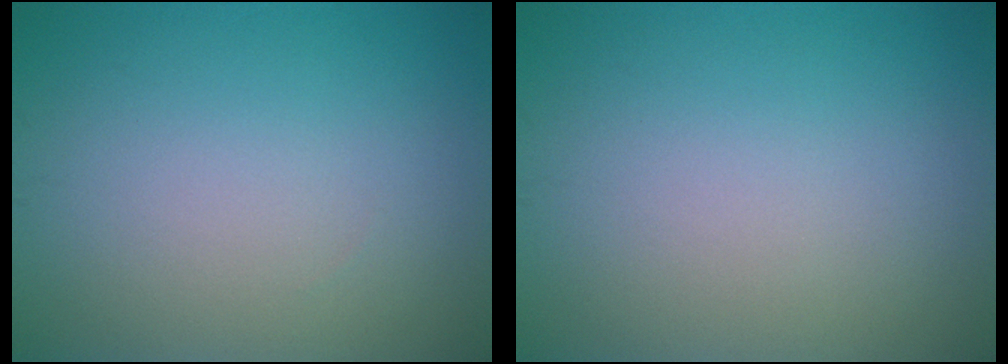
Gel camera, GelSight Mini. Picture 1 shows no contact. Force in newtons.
{"total": 0.0}